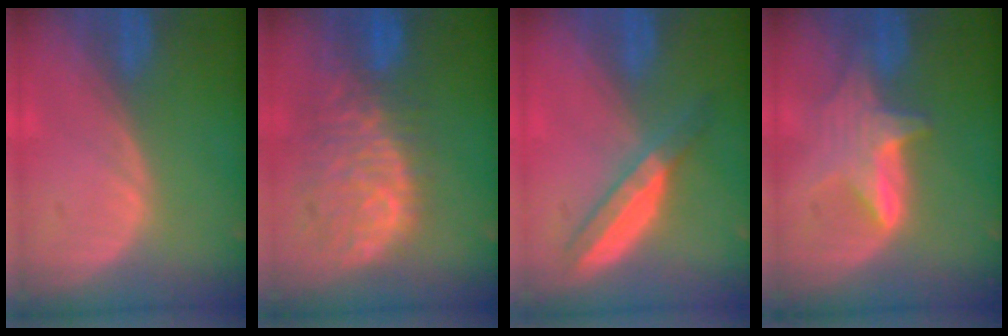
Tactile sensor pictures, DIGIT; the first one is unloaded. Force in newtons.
{"total": 11.5, "press": 9.7, "slide": 6.1}
{"total": 6.2, "press": 5.4, "slide": 3.1}
{"total": 6.0, "press": 6.0, "slide": 0.6}